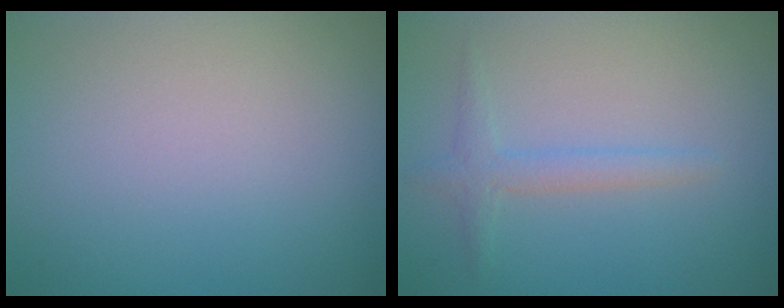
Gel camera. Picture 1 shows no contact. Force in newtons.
{"total": 1.8, "press": 1.8, "slide": 0.1}